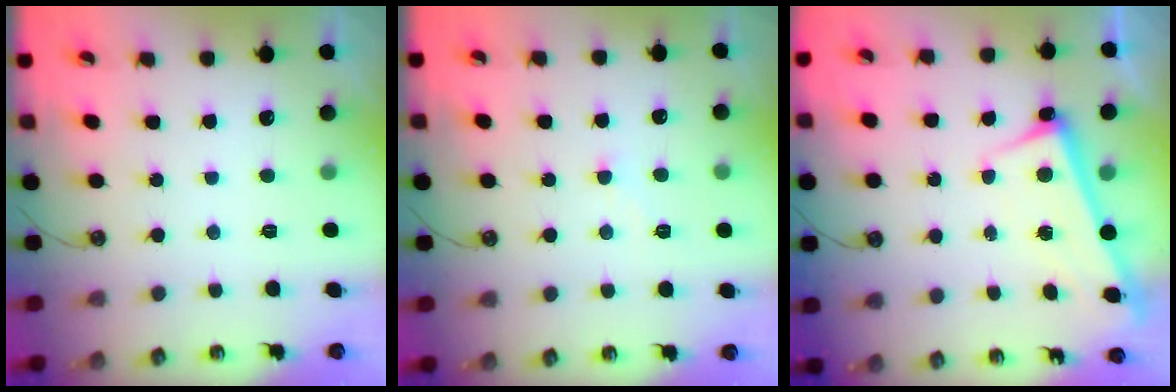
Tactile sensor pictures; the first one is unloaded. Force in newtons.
{"total": 1.1, "press": 1.0, "slide": 0.4}
{"total": 2.8, "press": 2.8, "slide": 0.4}